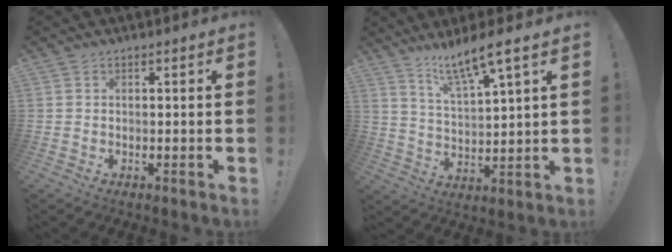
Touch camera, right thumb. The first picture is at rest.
{"total": 10.2, "force": [8.2, 0.7, 6.0], "torque": [-0.110, -0.047, 0.137]}